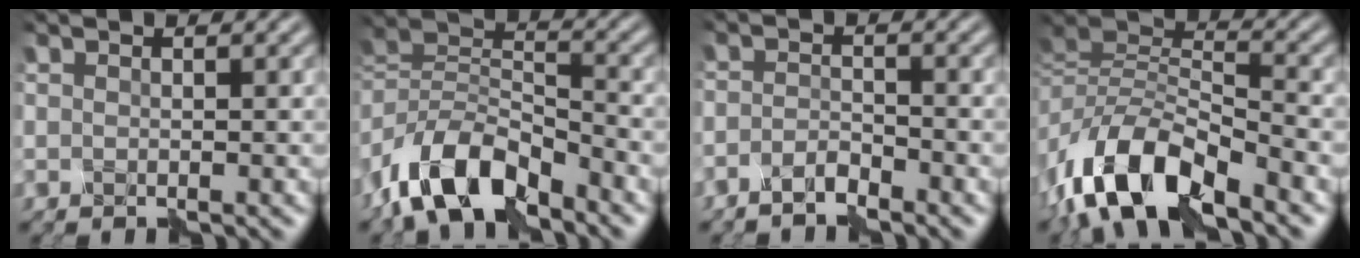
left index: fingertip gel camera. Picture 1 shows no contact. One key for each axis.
{"total": 8.5, "fx": -5.9, "fy": 3.6, "fz": 4.9, "tx": -0.081, "ty": 0.008, "tz": -0.120}
{"total": 1.9, "fx": -1.7, "fy": 0.3, "fz": 0.8, "tx": -0.014, "ty": 0.009, "tz": -0.031}
{"total": 10.1, "fx": -5.9, "fy": 4.4, "fz": 7.0, "tx": -0.129, "ty": 0.012, "tz": -0.117}